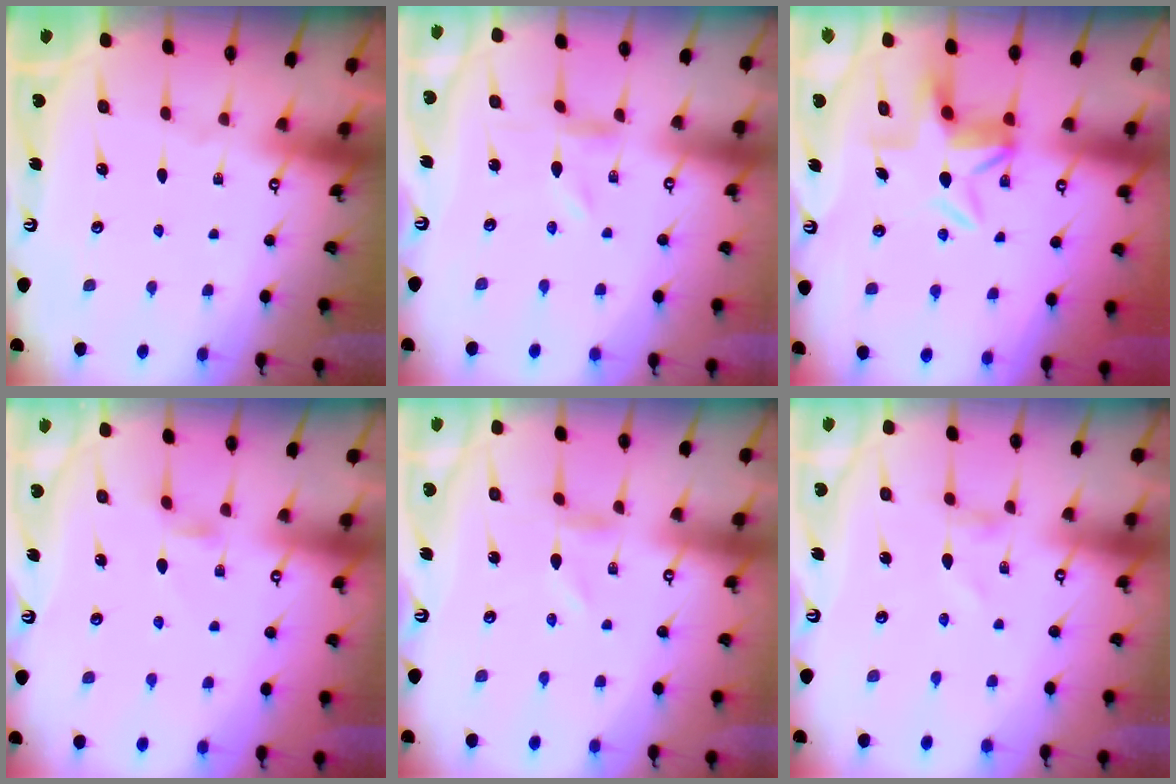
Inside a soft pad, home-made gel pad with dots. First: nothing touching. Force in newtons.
{"total": 0.0}
{"total": 5.3, "press": 5.2, "slide": 0.7}
{"total": 2.2, "press": 2.1, "slide": 0.5}
{"total": 0.6, "press": 0.6, "slide": 0.2}
{"total": 0.0}